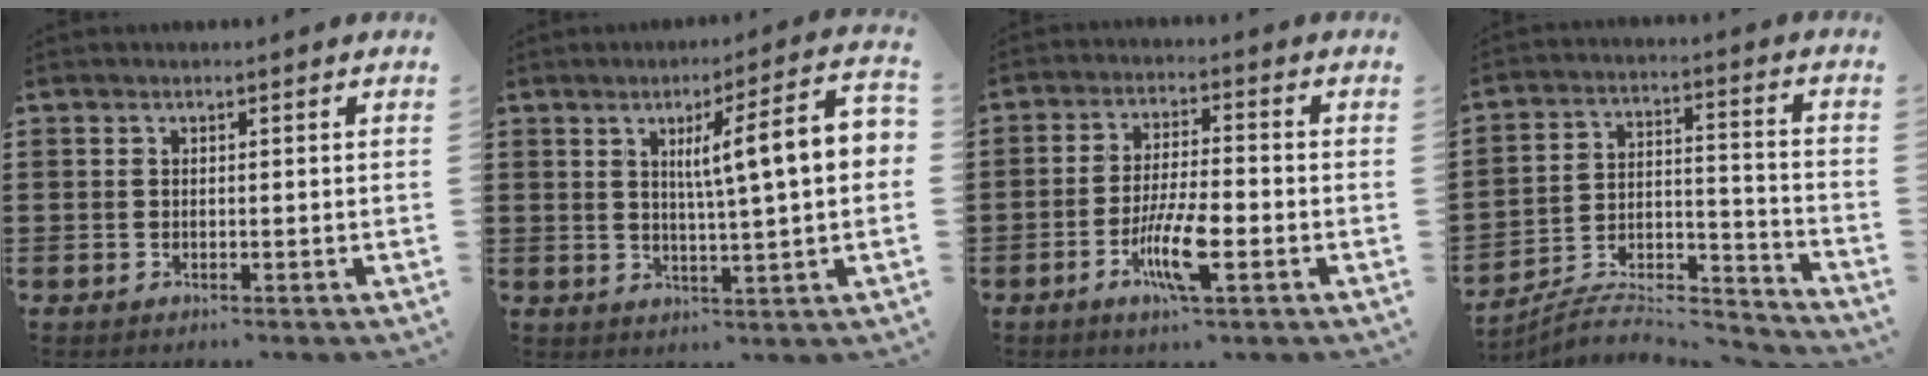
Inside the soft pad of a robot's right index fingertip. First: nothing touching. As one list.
[{"total": 9.5, "force": [1.8, 0.8, 9.3], "torque": [-0.158, -0.005, 0.022]}, {"total": 8.4, "force": [-3.3, 1.9, 7.5], "torque": [-0.152, -0.009, -0.062]}, {"total": 7.0, "force": [-6.5, 1.4, 2.0], "torque": [-0.032, 0.002, -0.128]}]